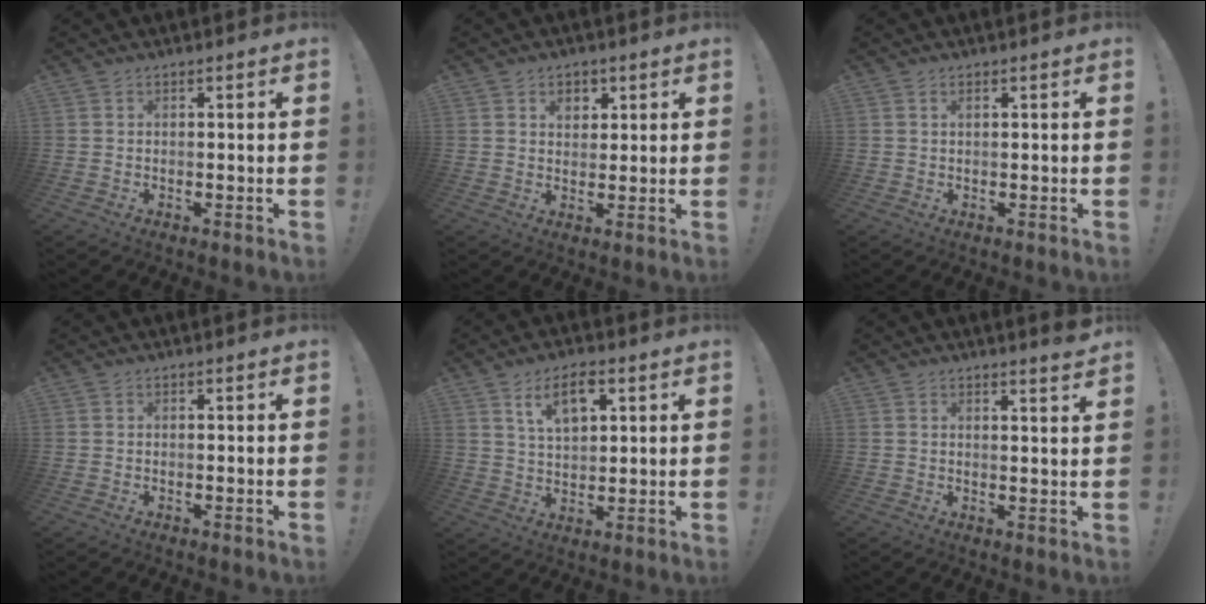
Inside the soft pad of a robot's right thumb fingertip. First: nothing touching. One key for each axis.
{"total": 4.7, "fx": 2.3, "fy": 3.6, "fz": 1.9, "tx": -0.018, "ty": -0.009, "tz": 0.038}
{"total": 1.1, "fx": 0.6, "fy": 0.3, "fz": 0.8, "tx": -0.010, "ty": -0.002, "tz": 0.009}
{"total": 0.0}
{"total": 9.1, "fx": 4.6, "fy": 4.6, "fz": 6.4, "tx": -0.103, "ty": -0.007, "tz": 0.082}
{"total": 3.1, "fx": 2.4, "fy": -0.2, "fz": 1.8, "tx": -0.019, "ty": -0.023, "tz": 0.038}